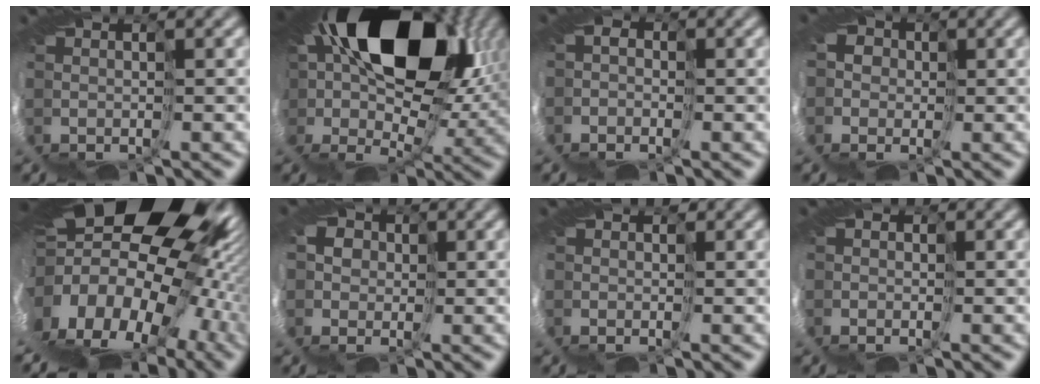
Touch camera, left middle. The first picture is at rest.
{"total": 16.4, "force": [6.0, 10.5, 11.1], "torque": [-0.185, 0.004, 0.091]}
{"total": 2.4, "force": [-1.3, 1.8, 0.9], "torque": [-0.015, 0.008, -0.028]}
{"total": 5.7, "force": [-1.0, 5.5, 1.3], "torque": [-0.039, 0.007, -0.052]}
{"total": 17.9, "force": [-1.5, 13.6, 11.5], "torque": [-0.199, -0.004, -0.086]}
{"total": 6.3, "force": [-0.1, 6.1, 1.6], "torque": [-0.042, 0.009, -0.040]}
{"total": 1.1, "force": [0.1, 0.9, 0.5], "torque": [-0.011, 0.006, -0.005]}
{"total": 1.4, "force": [-0.6, 1.1, 0.5], "torque": [-0.010, 0.008, -0.016]}